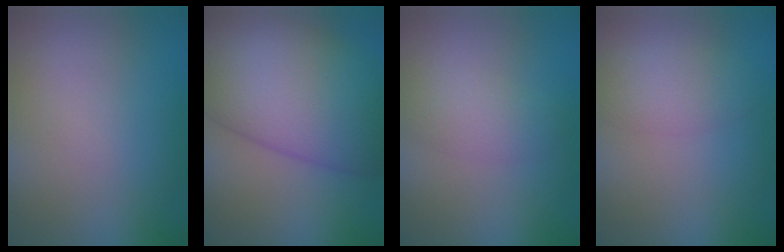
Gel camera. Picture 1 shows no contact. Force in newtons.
{"total": 12.5, "press": 12.5, "slide": 0.3}
{"total": 2.6, "press": 2.6, "slide": 0.2}
{"total": 1.8, "press": 1.8, "slide": 0.2}